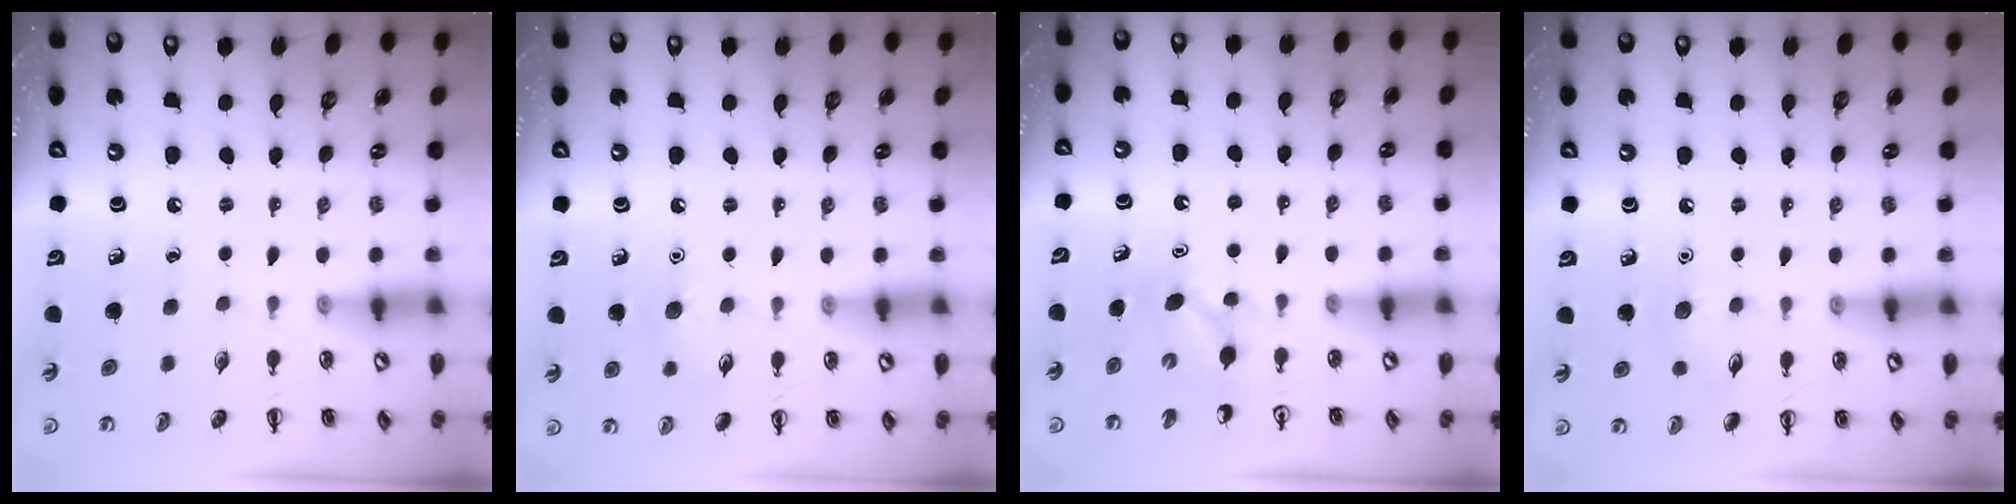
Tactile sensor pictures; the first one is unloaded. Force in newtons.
{"total": 5.8, "press": 5.7, "slide": 1.3}
{"total": 2.9, "press": 2.7, "slide": 1.1}
{"total": 6.0, "press": 5.8, "slide": 1.6}